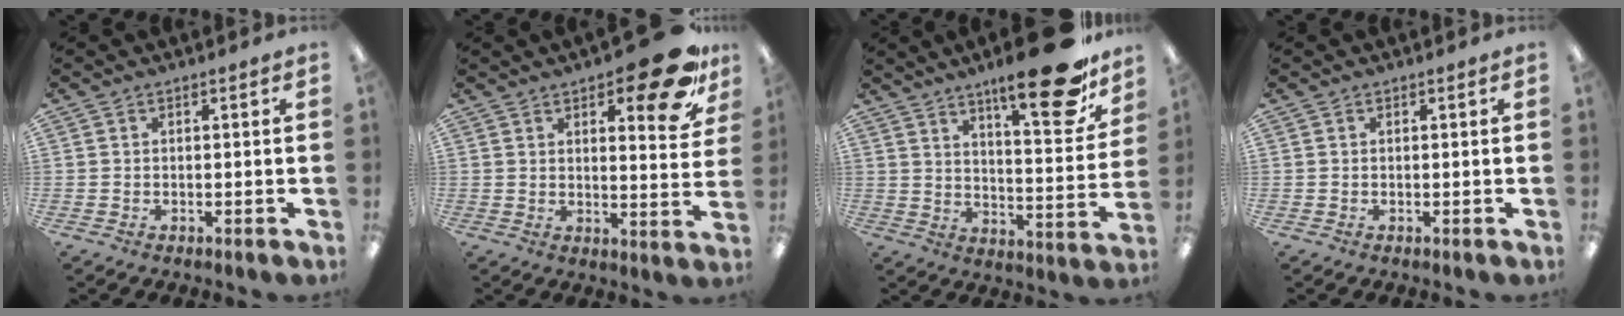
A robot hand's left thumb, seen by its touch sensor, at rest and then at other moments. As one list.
[{"total": 15.0, "force": [10.0, 4.7, 10.2], "torque": [-0.130, -0.060, 0.157]}, {"total": 20.9, "force": [14.1, 6.2, 14.1], "torque": [-0.189, -0.094, 0.221]}, {"total": 0.0}]